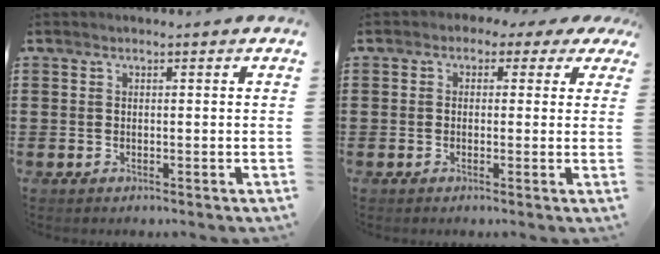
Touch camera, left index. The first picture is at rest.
{"total": 1.8, "force": [-0.1, 1.6, 0.9], "torque": [-0.024, 0.010, -0.005]}